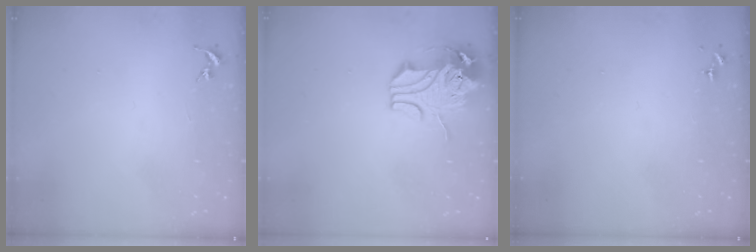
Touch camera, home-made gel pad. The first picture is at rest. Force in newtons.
{"total": 10.6, "press": 10.5, "slide": 1.9}
{"total": 0.0}